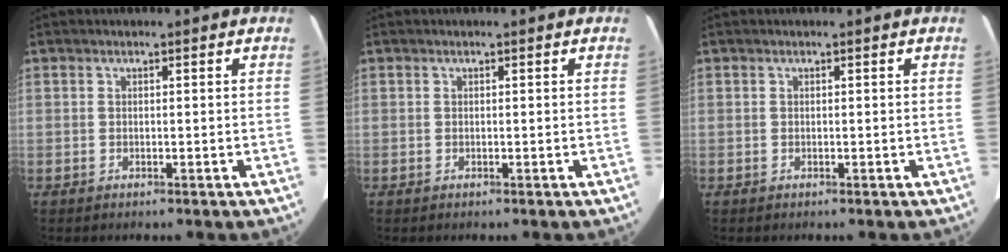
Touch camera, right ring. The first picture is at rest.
{"total": 0.0}
{"total": 0.0}